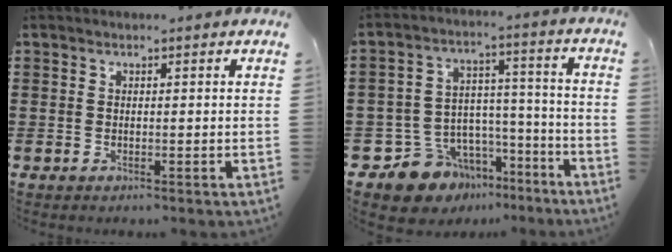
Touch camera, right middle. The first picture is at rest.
{"total": 9.0, "force": [-7.2, 5.4, 0.4], "torque": [-0.039, 0.016, -0.135]}